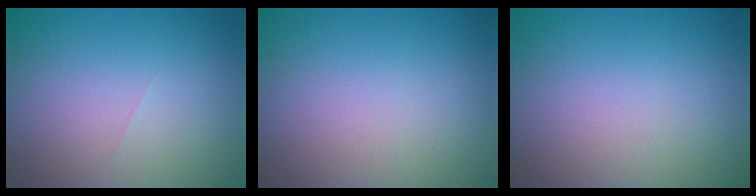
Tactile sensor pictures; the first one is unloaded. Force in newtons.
{"total": 0.0}
{"total": 0.0}